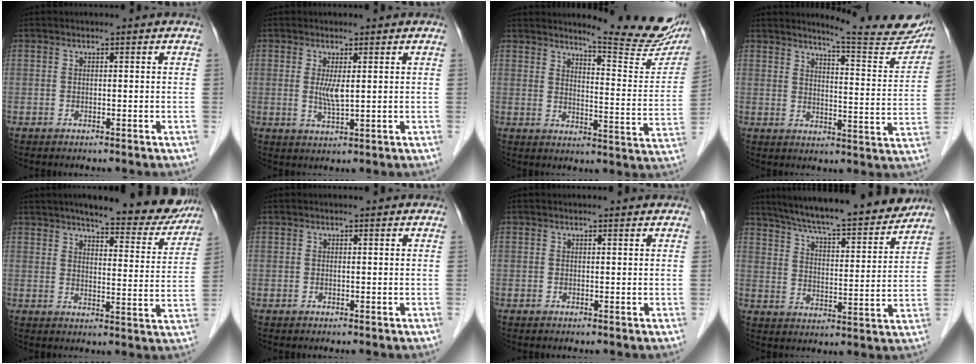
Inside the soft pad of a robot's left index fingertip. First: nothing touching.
{"total": 3.0, "force": [0.5, 0.5, 2.9], "torque": [-0.062, -0.008, 0.014]}
{"total": 15.6, "force": [14.1, 0.9, 6.6], "torque": [-0.083, -0.076, 0.165]}
{"total": 15.8, "force": [14.9, 1.0, 5.0], "torque": [-0.060, -0.079, 0.167]}
{"total": 17.1, "force": [14.7, 3.3, 8.0], "torque": [-0.091, -0.016, 0.179]}
{"total": 0.0}
{"total": 0.8, "force": [0.8, 0.2, 0.0], "torque": [-0.012, -0.001, 0.007]}
{"total": 19.8, "force": [17.7, 1.8, 8.8], "torque": [-0.139, -0.005, 0.255]}